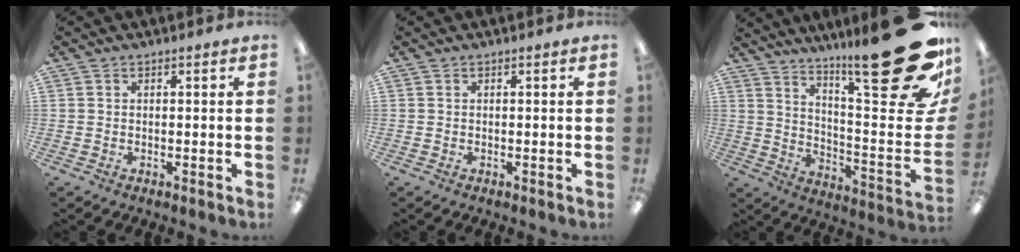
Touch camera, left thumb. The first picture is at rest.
{"total": 0.0}
{"total": 28.7, "force": [18.0, 5.5, 21.6], "torque": [-0.291, -0.134, 0.294]}